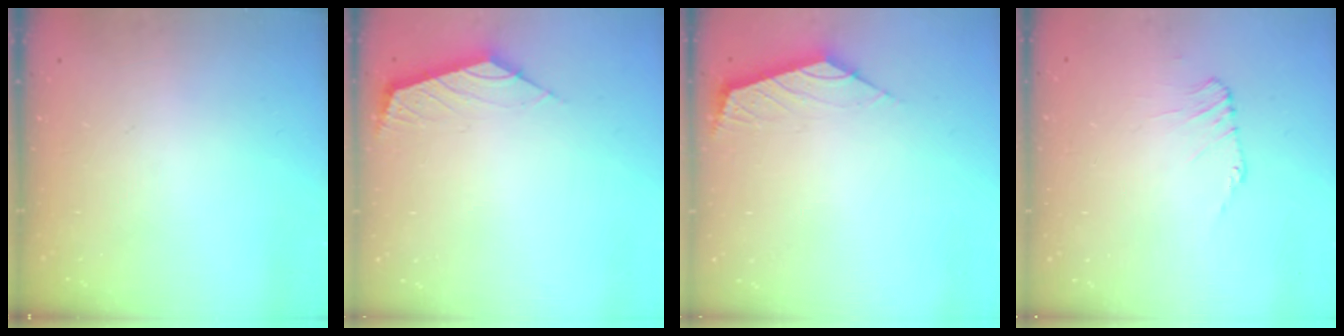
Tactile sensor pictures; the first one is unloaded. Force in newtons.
{"total": 2.6, "press": 2.5, "slide": 0.6}
{"total": 2.5, "press": 2.4, "slide": 0.6}
{"total": 1.1, "press": 1.1, "slide": 0.3}